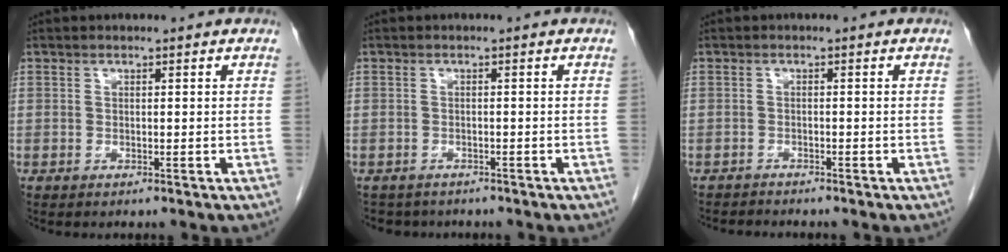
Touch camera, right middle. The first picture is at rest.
{"total": 3.6, "force": [-3.1, 1.7, 0.1], "torque": [-0.002, 0.001, -0.043]}
{"total": 1.9, "force": [-1.9, 0.2, -0.1], "torque": [0.001, -0.006, -0.031]}